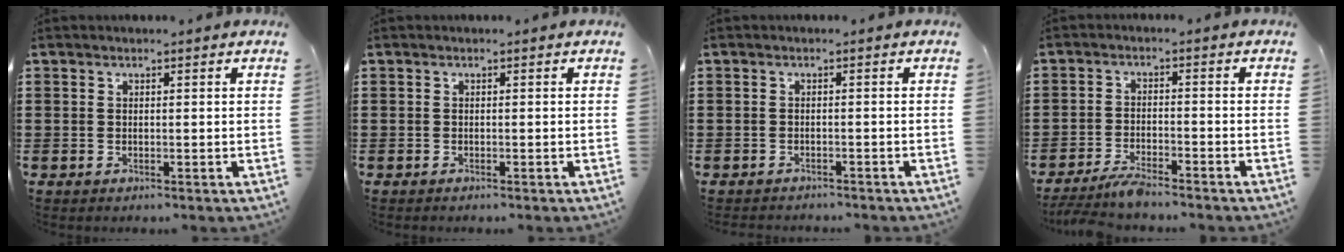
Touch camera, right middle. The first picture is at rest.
{"total": 0.0}
{"total": 1.0, "force": [-1.0, 0.0, -0.1], "torque": [-0.001, 0.000, -0.022]}
{"total": 3.7, "force": [-3.4, 0.1, 1.5], "torque": [-0.041, -0.008, -0.070]}